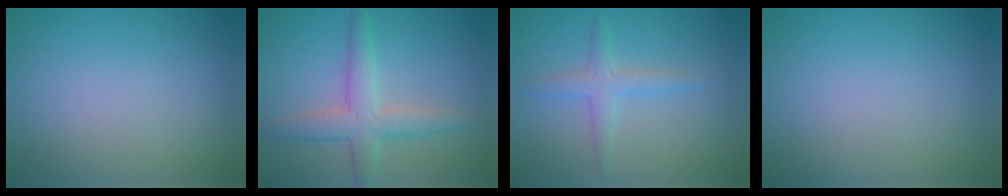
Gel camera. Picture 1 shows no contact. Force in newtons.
{"total": 3.7, "press": 3.7, "slide": 0.2}
{"total": 1.9, "press": 1.9, "slide": 0.1}
{"total": 0.0}